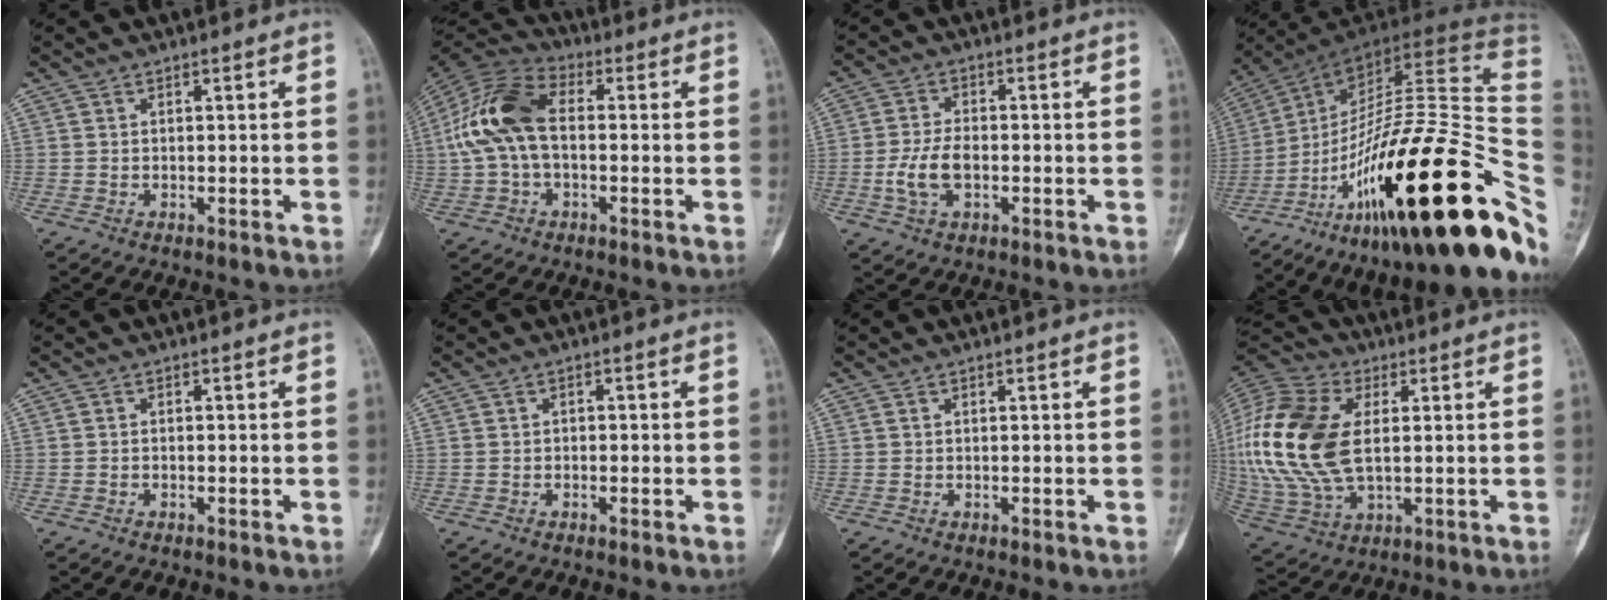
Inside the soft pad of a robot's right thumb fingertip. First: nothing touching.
{"total": 13.8, "force": [0.3, 8.2, 11.0], "torque": [-0.229, 0.035, -0.005]}
{"total": 6.4, "force": [-1.5, 3.5, 5.1], "torque": [-0.109, 0.010, -0.028]}
{"total": 35.4, "force": [-13.1, 9.9, 31.4], "torque": [-0.422, 0.085, -0.205]}
{"total": 0.0}
{"total": 0.7, "force": [-0.2, 0.6, 0.4], "torque": [0.002, 0.003, -0.006]}
{"total": 0.0}
{"total": 23.7, "force": [2.6, 14.1, 18.9], "torque": [-0.424, -0.008, 0.049]}